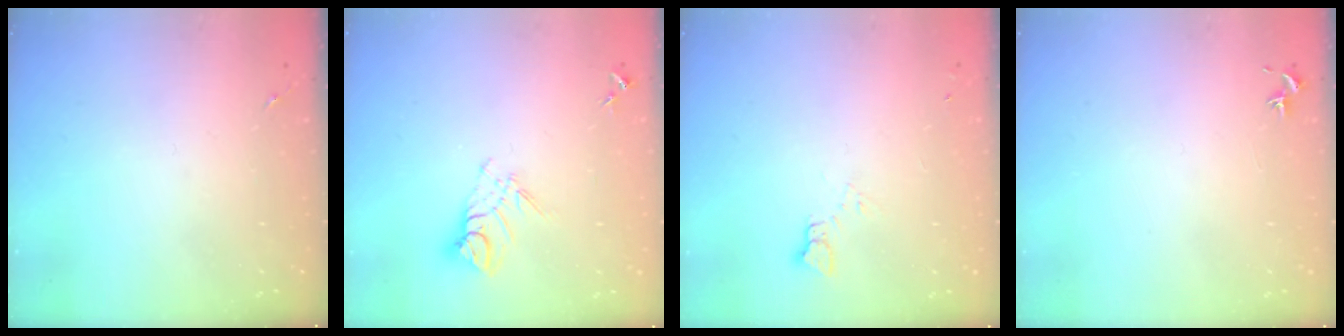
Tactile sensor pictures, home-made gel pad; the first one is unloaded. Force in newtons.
{"total": 8.8, "press": 8.7, "slide": 0.7}
{"total": 4.1, "press": 4.0, "slide": 0.4}
{"total": 0.8, "press": 0.7, "slide": 0.3}